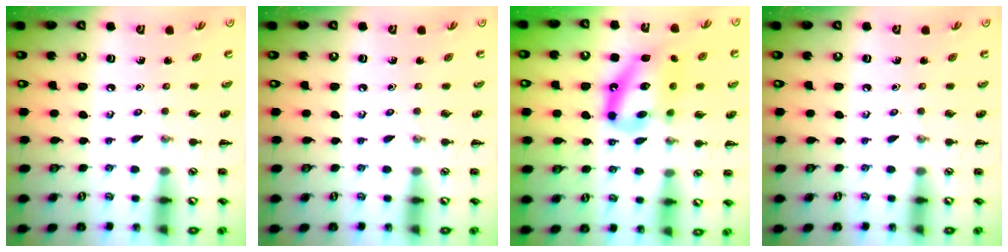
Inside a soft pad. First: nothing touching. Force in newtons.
{"total": 0.0}
{"total": 16.1, "press": 15.7, "slide": 3.4}
{"total": 0.0}